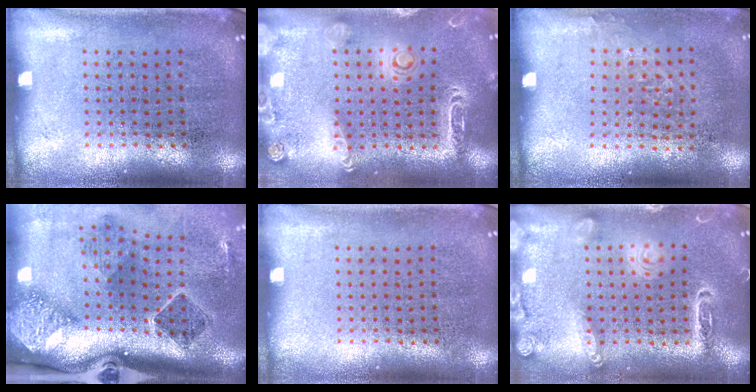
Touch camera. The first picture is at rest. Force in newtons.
{"total": 2.0, "press": 1.9, "slide": 0.6}
{"total": 0.8, "press": 0.6, "slide": 0.6}
{"total": 3.1, "press": 2.0, "slide": 2.3}
{"total": 0.0}
{"total": 1.8, "press": 1.8, "slide": 0.2}